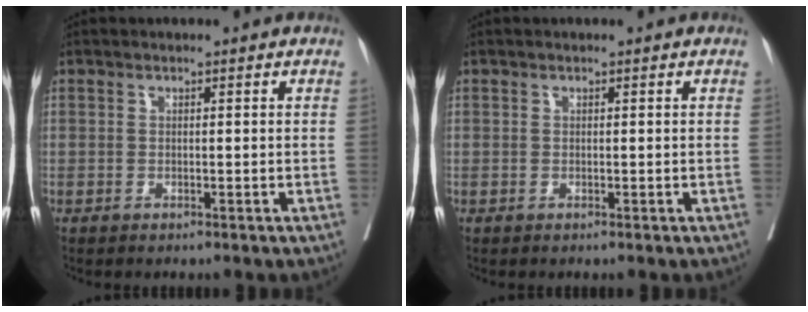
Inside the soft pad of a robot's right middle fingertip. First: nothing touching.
{"total": 0.0}